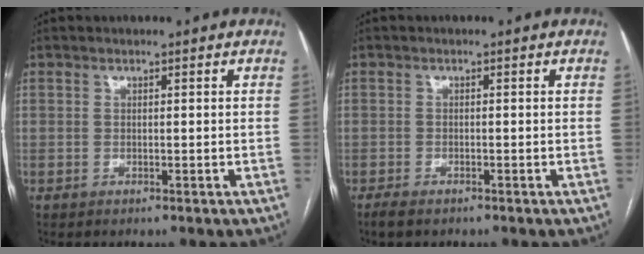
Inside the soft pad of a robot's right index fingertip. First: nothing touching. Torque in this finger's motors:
{"motor_torque": [-0.08, -0.09, 0.13, 0.02]}